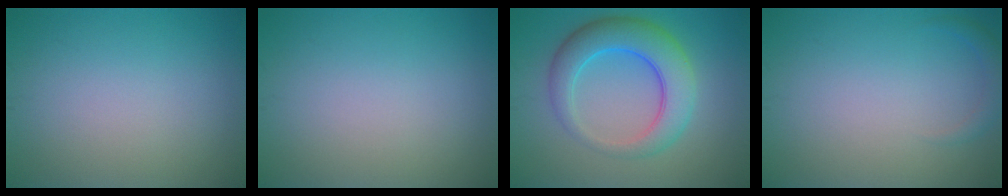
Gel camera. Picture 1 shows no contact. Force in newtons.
{"total": 0.0}
{"total": 6.6, "press": 6.6, "slide": 0.2}
{"total": 1.2, "press": 1.2, "slide": 0.2}